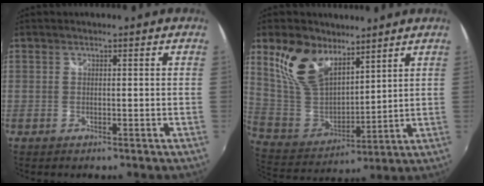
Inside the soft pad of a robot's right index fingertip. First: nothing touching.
{"total": 15.2, "force": [9.4, 8.5, 8.4], "torque": [-0.185, 0.017, 0.197]}